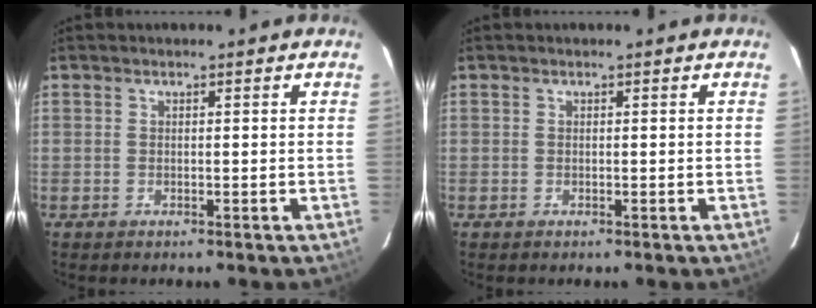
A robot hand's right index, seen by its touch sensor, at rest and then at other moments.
{"total": 0.0}